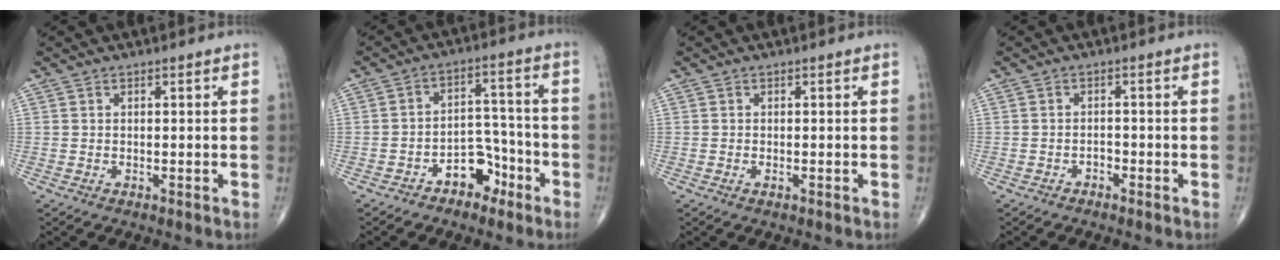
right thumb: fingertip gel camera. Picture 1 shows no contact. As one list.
[{"total": 7.1, "force": [-4.4, 4.5, 3.3], "torque": [-0.015, 0.053, -0.071]}, {"total": 0.5, "force": [-0.2, 0.2, 0.4], "torque": [-0.009, -0.001, -0.004]}, {"total": 1.3, "force": [-1.0, 0.7, 0.4], "torque": [-0.002, 0.005, -0.020]}]